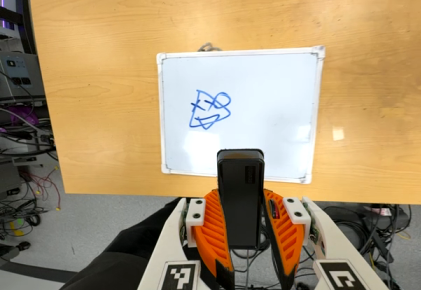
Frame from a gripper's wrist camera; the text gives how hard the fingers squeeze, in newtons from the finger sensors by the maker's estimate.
{"total": 6.7, "left": 5.0, "right": 8.4}